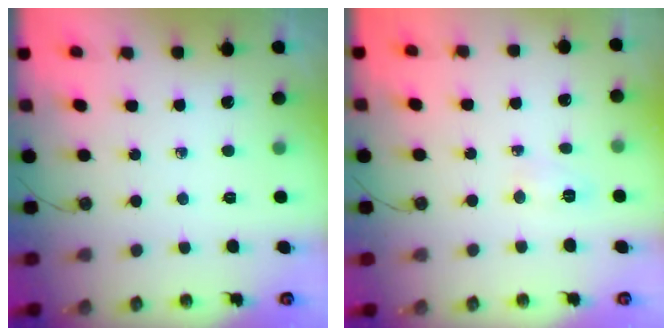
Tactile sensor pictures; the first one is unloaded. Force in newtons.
{"total": 4.5, "press": 4.5, "slide": 0.5}